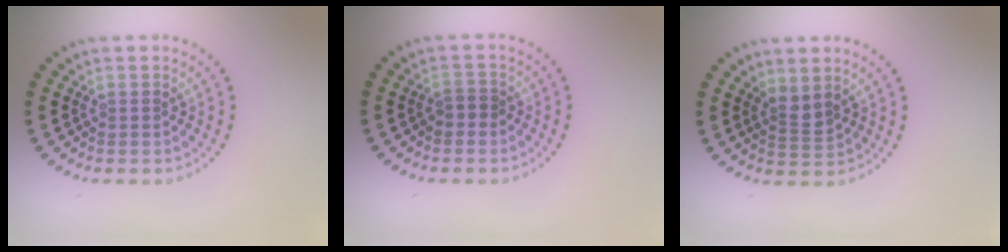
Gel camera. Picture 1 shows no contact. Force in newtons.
{"total": 1.2, "press": 1.1, "slide": 0.4}
{"total": 1.7, "press": 1.3, "slide": 1.1}